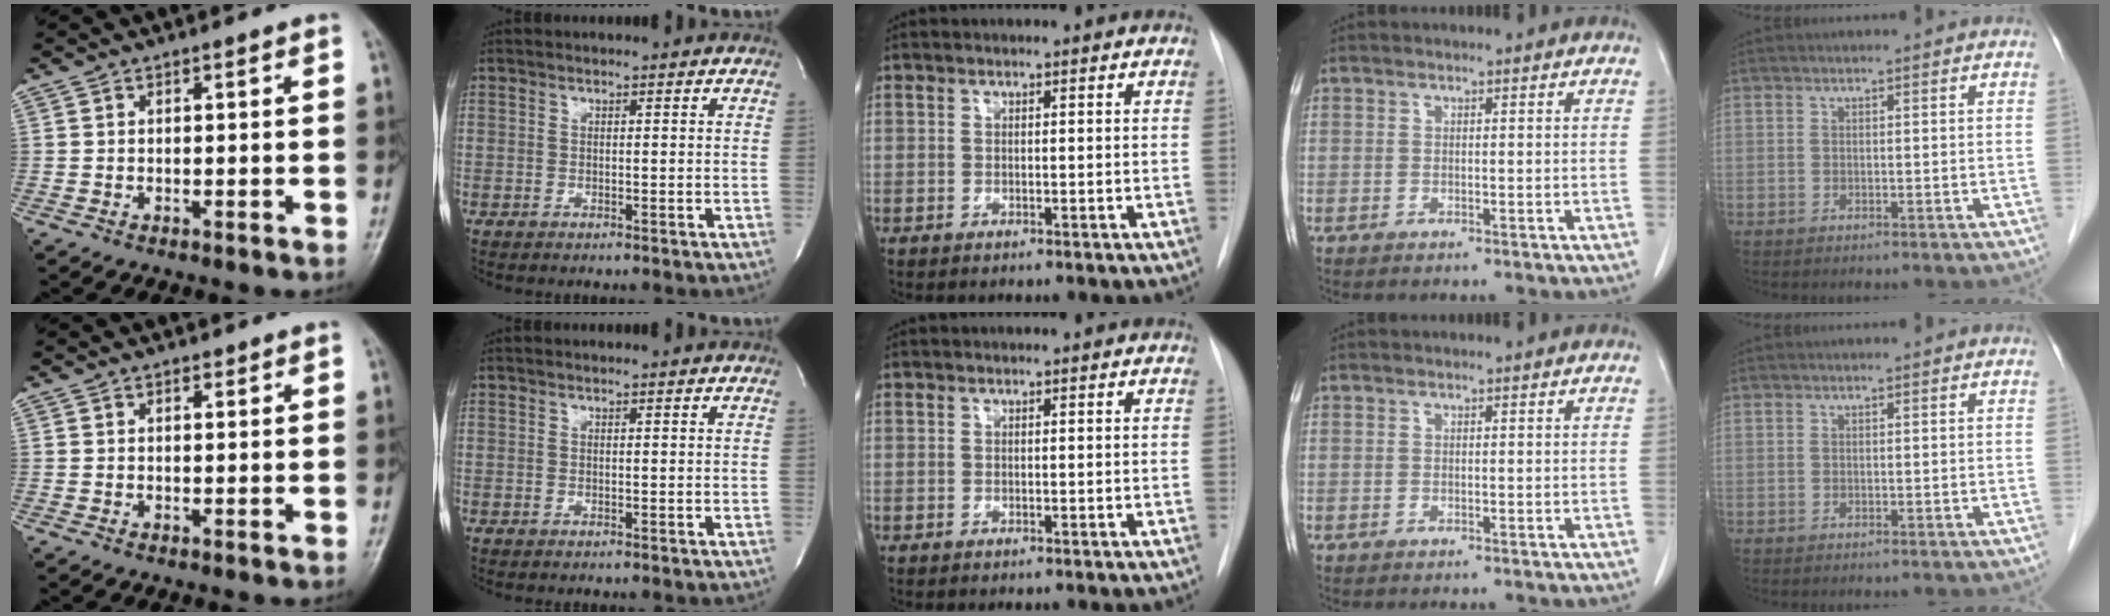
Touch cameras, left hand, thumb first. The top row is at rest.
{"thumb": {"total": 0.9, "force": [0.6, 0.5, 0.4], "torque": [-0.004, -0.004, 0.008]}}